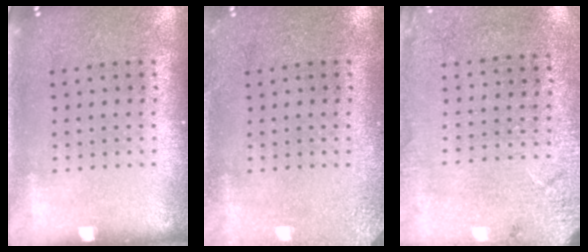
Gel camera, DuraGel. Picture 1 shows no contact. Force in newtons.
{"total": 2.0, "press": 2.0, "slide": 0.3}
{"total": 2.6, "press": 2.3, "slide": 1.0}